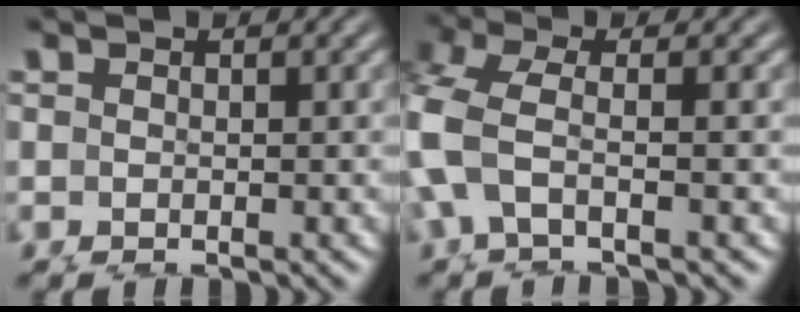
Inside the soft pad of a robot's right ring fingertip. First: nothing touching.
{"total": 4.7, "force": [0.5, 3.4, 3.2], "torque": [-0.110, -0.022, 0.016]}